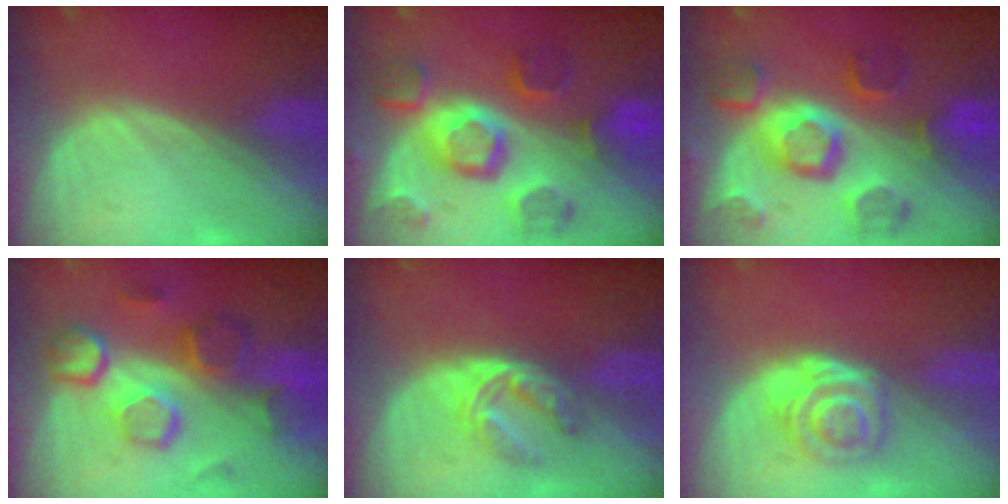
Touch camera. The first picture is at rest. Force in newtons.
{"total": 11.3, "press": 10.0, "slide": 5.2}
{"total": 11.3, "press": 10.0, "slide": 5.2}
{"total": 10.4, "press": 9.3, "slide": 4.8}
{"total": 6.0, "press": 4.8, "slide": 3.6}
{"total": 6.3, "press": 5.2, "slide": 3.5}